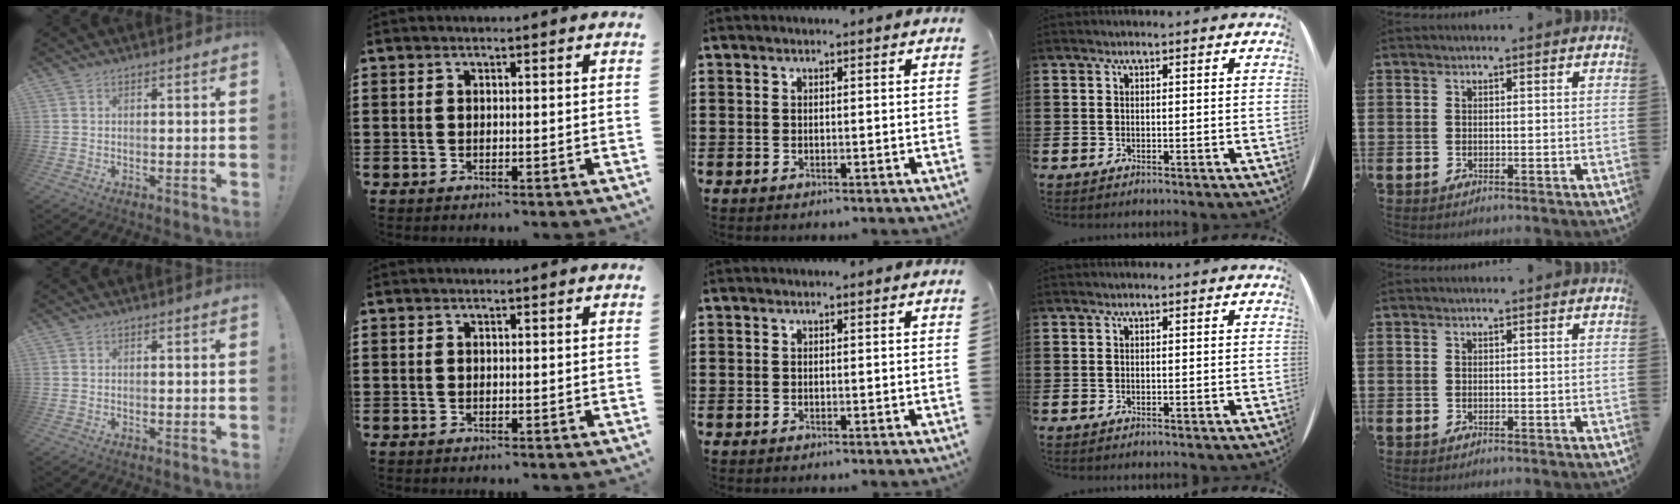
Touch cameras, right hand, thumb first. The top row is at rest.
{}